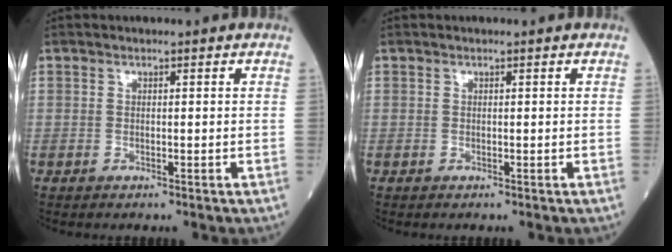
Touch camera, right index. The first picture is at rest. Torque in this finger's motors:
{"motor_torque": [0.00, 0.00, 0.04, 0.00]}